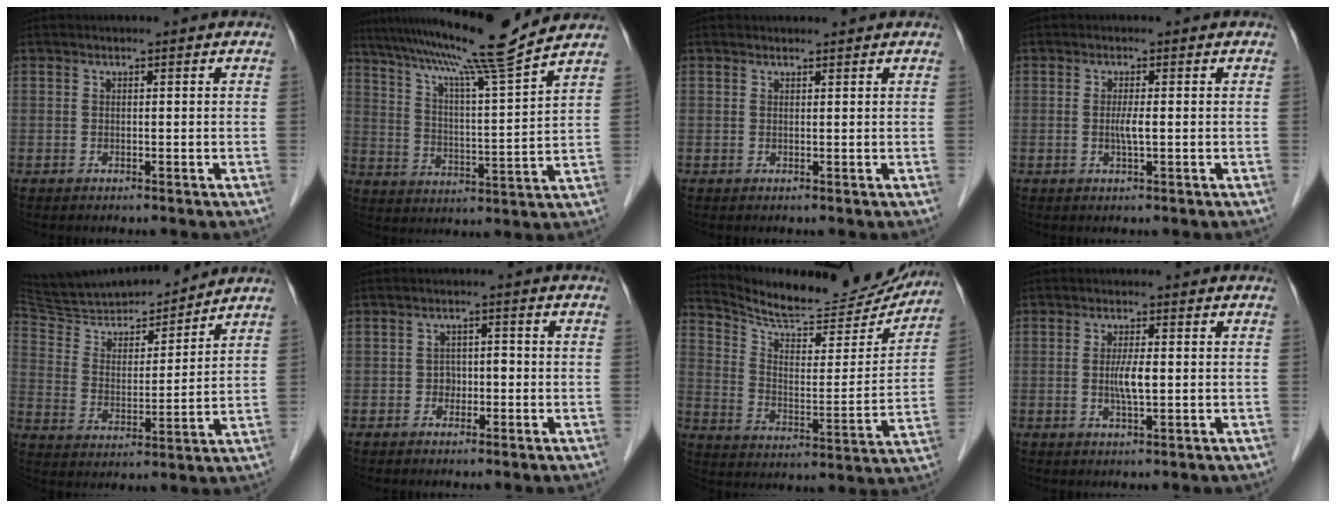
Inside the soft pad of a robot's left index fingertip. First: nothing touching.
{"total": 15.0, "force": [12.9, -2.4, 7.2], "torque": [-0.129, -0.011, 0.203]}
{"total": 1.3, "force": [1.3, 0.2, 0.1], "torque": [-0.009, 0.009, 0.021]}
{"total": 1.9, "force": [-0.1, 0.0, 1.9], "torque": [-0.039, -0.002, -0.003]}
{"total": 17.6, "force": [16.4, 2.7, 5.6], "torque": [-0.098, 0.008, 0.280]}
{"total": 2.1, "force": [-0.7, 1.7, 1.1], "torque": [-0.013, 0.011, -0.011]}
{"total": 20.4, "force": [19.2, 3.8, 5.6], "torque": [-0.091, -0.036, 0.274]}
{"total": 3.4, "force": [-0.1, 0.4, 3.3], "torque": [-0.066, -0.004, -0.001]}